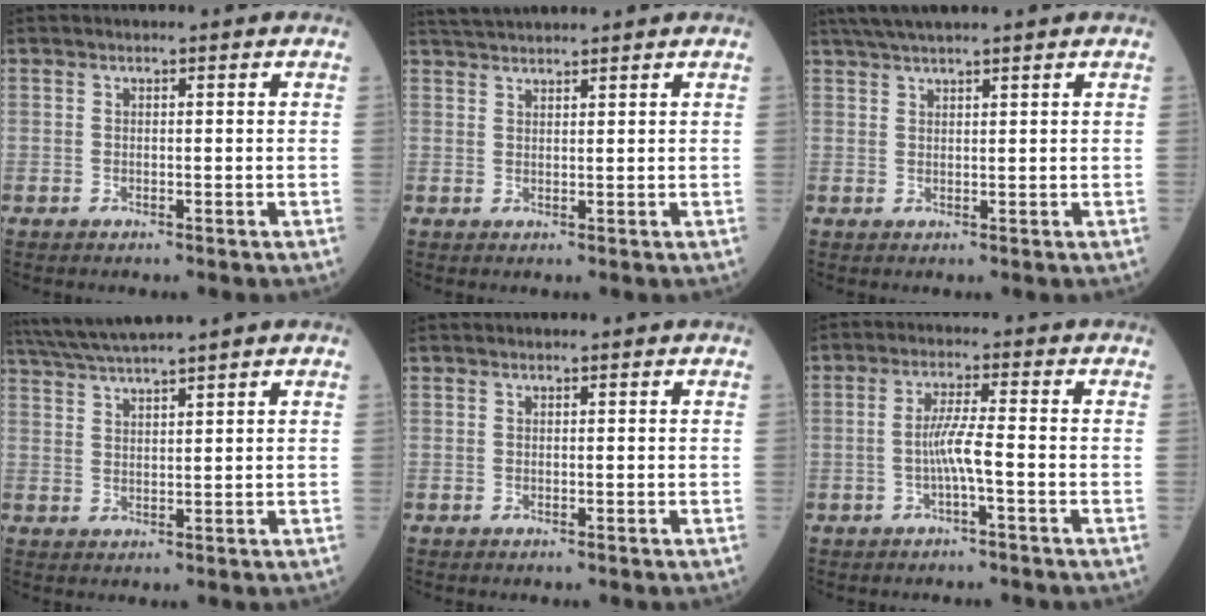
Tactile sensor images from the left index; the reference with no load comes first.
{"total": 4.9, "force": [4.7, -0.4, 1.4], "torque": [-0.028, 0.034, 0.089]}
{"total": 6.5, "force": [5.6, -0.2, 3.4], "torque": [-0.057, 0.036, 0.099]}
{"total": 7.4, "force": [6.5, -1.2, 3.5], "torque": [-0.067, 0.026, 0.118]}
{"total": 0.0}
{"total": 4.0, "force": [-1.2, -0.3, 3.9], "torque": [-0.078, 0.004, -0.023]}